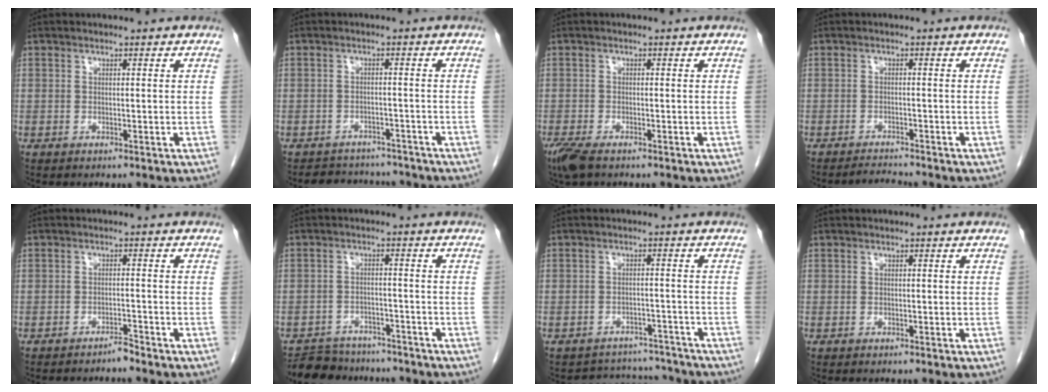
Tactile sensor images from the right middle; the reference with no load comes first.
{"total": 6.8, "force": [-6.2, 2.6, 0.5], "torque": [0.003, 0.011, -0.080]}
{"total": 3.9, "force": [-2.7, 1.2, 2.5], "torque": [-0.059, -0.012, -0.046]}
{"total": 2.1, "force": [-2.0, -0.6, -0.3], "torque": [0.000, -0.015, -0.031]}
{"total": 2.3, "force": [-2.2, -0.3, 0.4], "torque": [-0.002, -0.003, -0.037]}
{"total": 8.6, "force": [-7.8, 3.5, 1.2], "torque": [-0.011, 0.008, -0.112]}
{"total": 7.7, "force": [-7.4, 2.1, -0.7], "torque": [0.018, 0.023, -0.094]}
{"total": 1.0, "force": [-0.9, 0.1, 0.4], "torque": [-0.008, -0.001, -0.011]}